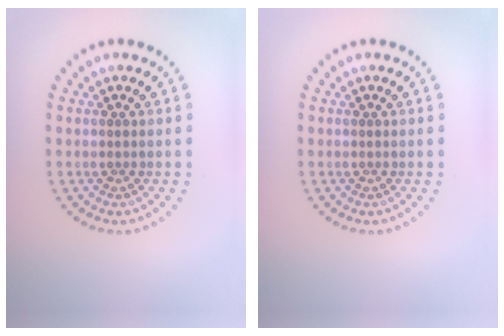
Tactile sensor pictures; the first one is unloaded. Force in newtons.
{"total": 0.0}